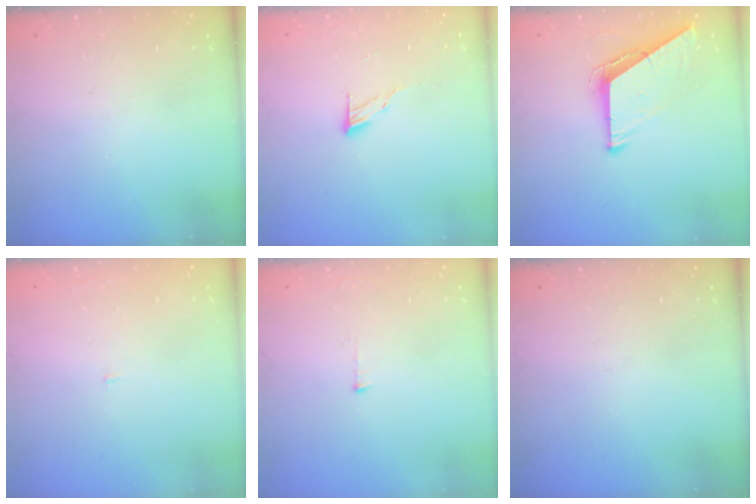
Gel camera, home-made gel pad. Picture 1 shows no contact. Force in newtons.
{"total": 5.9, "press": 5.9, "slide": 0.6}
{"total": 9.5, "press": 9.4, "slide": 1.0}
{"total": 1.2, "press": 1.2, "slide": 0.1}
{"total": 3.0, "press": 3.0, "slide": 0.3}
{"total": 0.0}